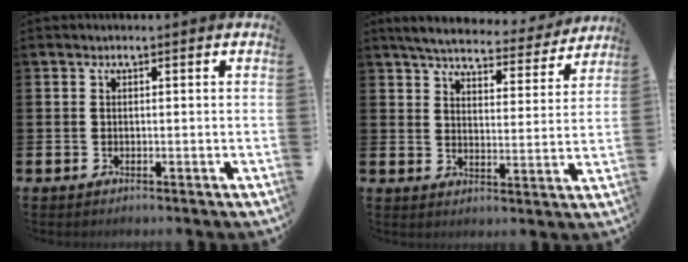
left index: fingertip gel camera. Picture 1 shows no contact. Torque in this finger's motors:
{"motor_torque": [0.55, -0.54, 0.27, 0.08]}